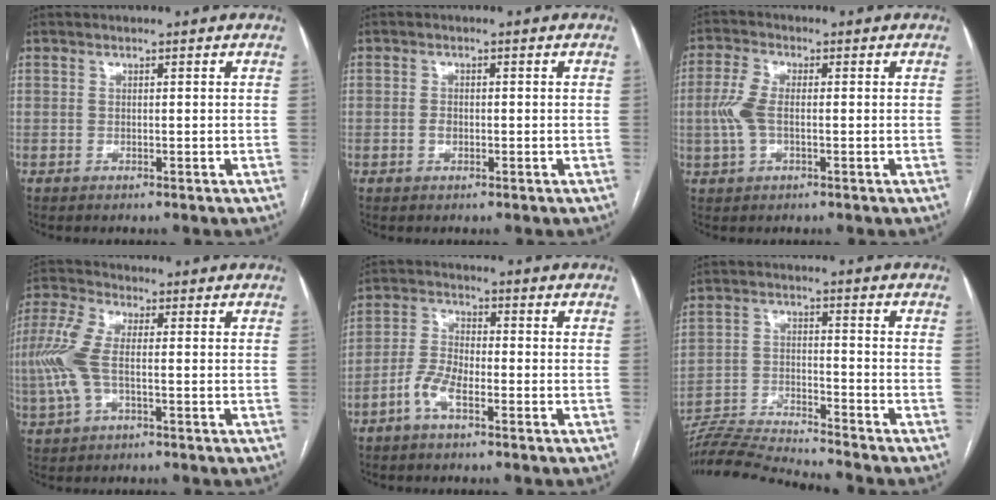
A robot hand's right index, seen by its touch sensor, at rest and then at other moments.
{"total": 1.4, "force": [-0.4, 0.9, 1.0], "torque": [-0.020, 0.003, -0.007]}
{"total": 5.1, "force": [-0.4, 2.3, 4.6], "torque": [-0.125, 0.008, -0.011]}
{"total": 8.0, "force": [-0.8, 2.9, 7.4], "torque": [-0.202, 0.011, -0.020]}
{"total": 5.2, "force": [-2.8, 1.7, 4.1], "torque": [-0.094, 0.008, -0.057]}
{"total": 11.1, "force": [-10.9, -1.6, 2.0], "torque": [-0.034, -0.001, -0.195]}